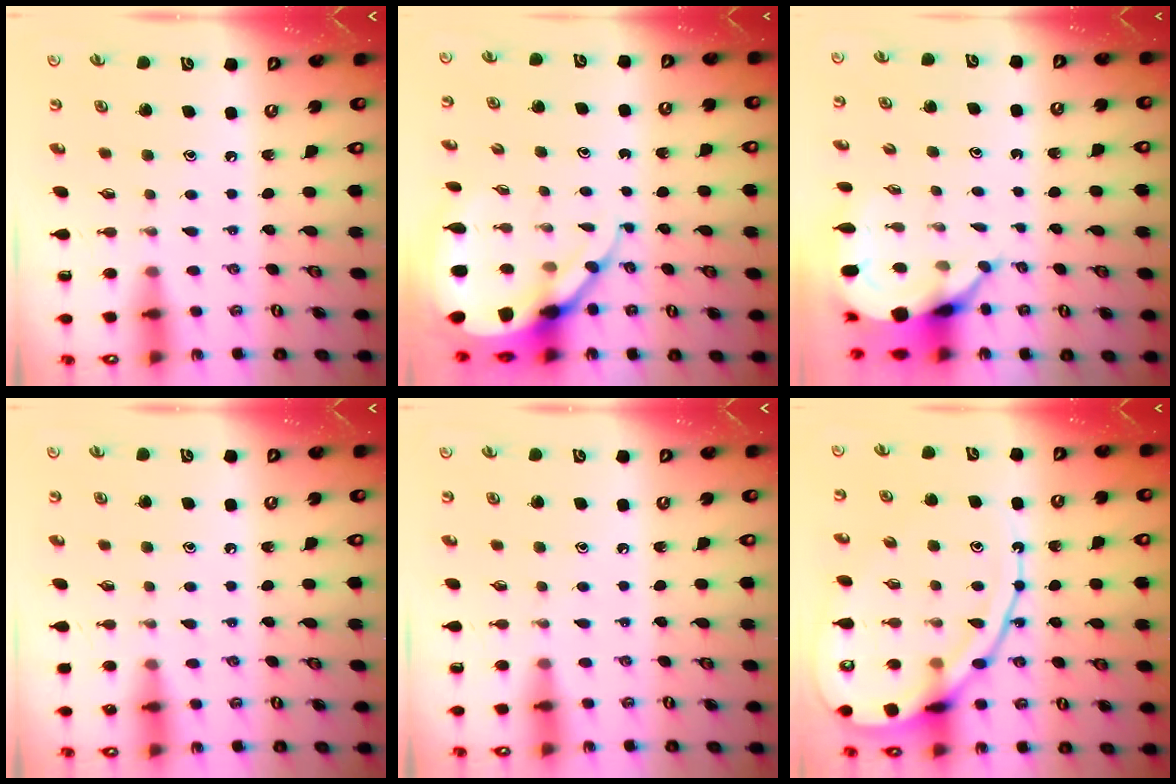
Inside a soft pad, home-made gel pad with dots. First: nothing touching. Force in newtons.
{"total": 9.4, "press": 9.3, "slide": 0.9}
{"total": 6.6, "press": 6.6, "slide": 0.2}
{"total": 3.8, "press": 3.7, "slide": 0.5}
{"total": 0.0}
{"total": 15.8, "press": 15.7, "slide": 1.5}